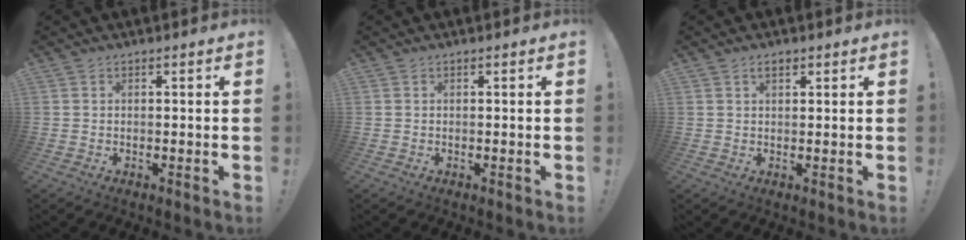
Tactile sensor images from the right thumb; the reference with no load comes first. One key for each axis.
{"total": 0.0}
{"total": 1.8, "fx": 1.1, "fy": 0.9, "fz": 1.1, "tx": -0.011, "ty": -0.003, "tz": 0.017}